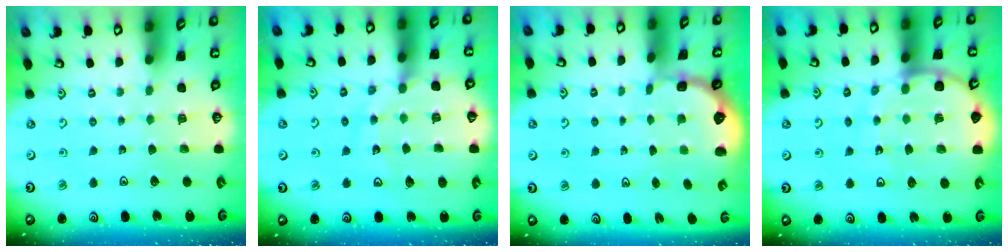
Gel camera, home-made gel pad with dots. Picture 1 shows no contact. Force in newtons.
{"total": 12.6, "press": 12.5, "slide": 1.6}
{"total": 2.6, "press": 2.1, "slide": 1.6}
{"total": 10.7, "press": 10.6, "slide": 1.4}